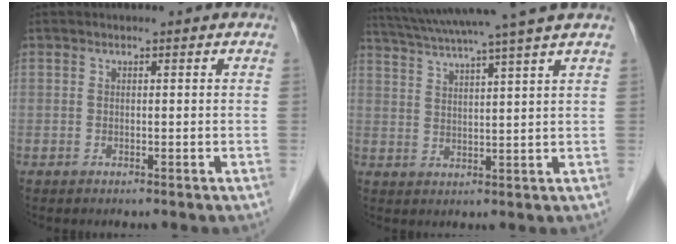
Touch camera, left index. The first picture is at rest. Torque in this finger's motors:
{"motor_torque": [1.26, -0.88, 0.34, 0.16]}